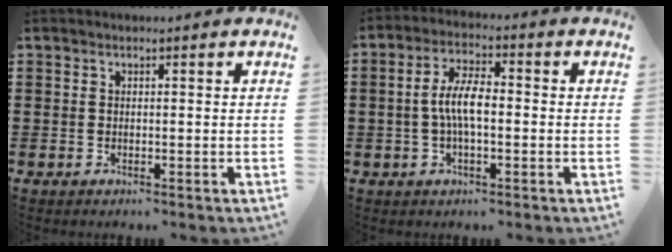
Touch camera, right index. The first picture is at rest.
{"total": 6.2, "force": [-0.6, 2.2, 5.8], "torque": [-0.116, 0.003, -0.015]}